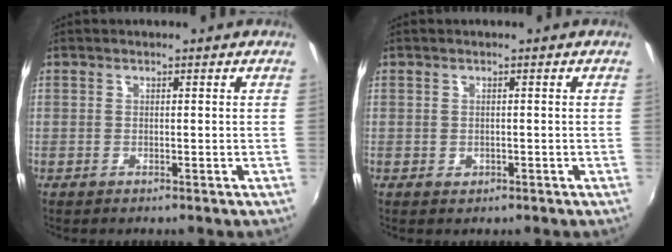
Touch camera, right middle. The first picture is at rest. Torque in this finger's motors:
{"motor_torque": [0.21, -0.11, 0.02, 0.00]}